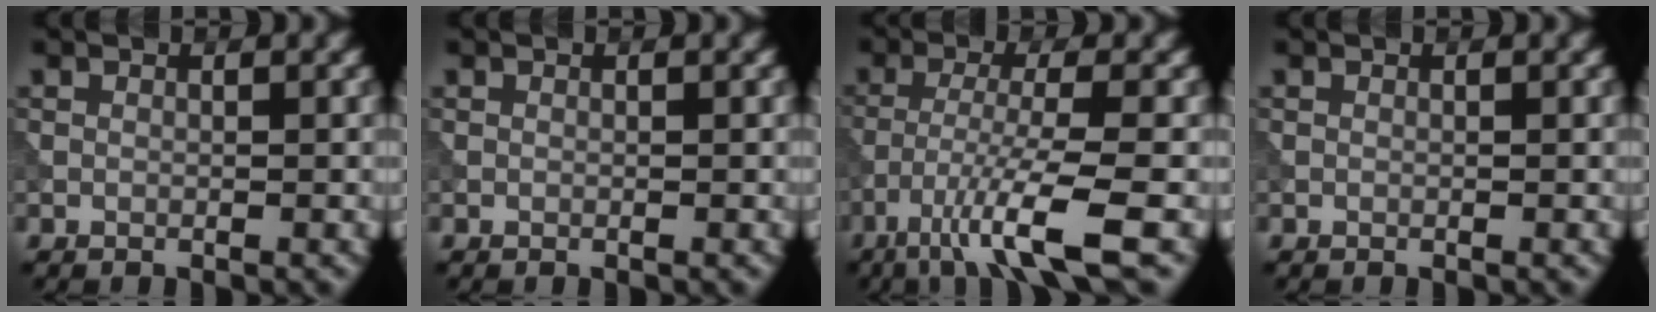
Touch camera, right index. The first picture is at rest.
{"total": 0.0}
{"total": 6.9, "force": [-3.8, 0.6, 5.8], "torque": [-0.098, -0.004, -0.073]}
{"total": 0.0}